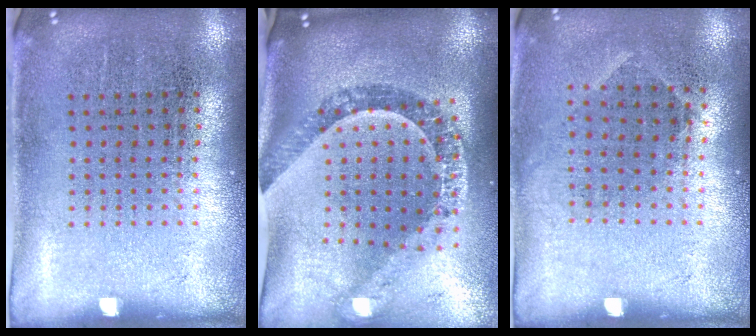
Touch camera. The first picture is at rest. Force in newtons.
{"total": 1.8, "press": 1.6, "slide": 0.8}
{"total": 0.9, "press": 0.7, "slide": 0.7}